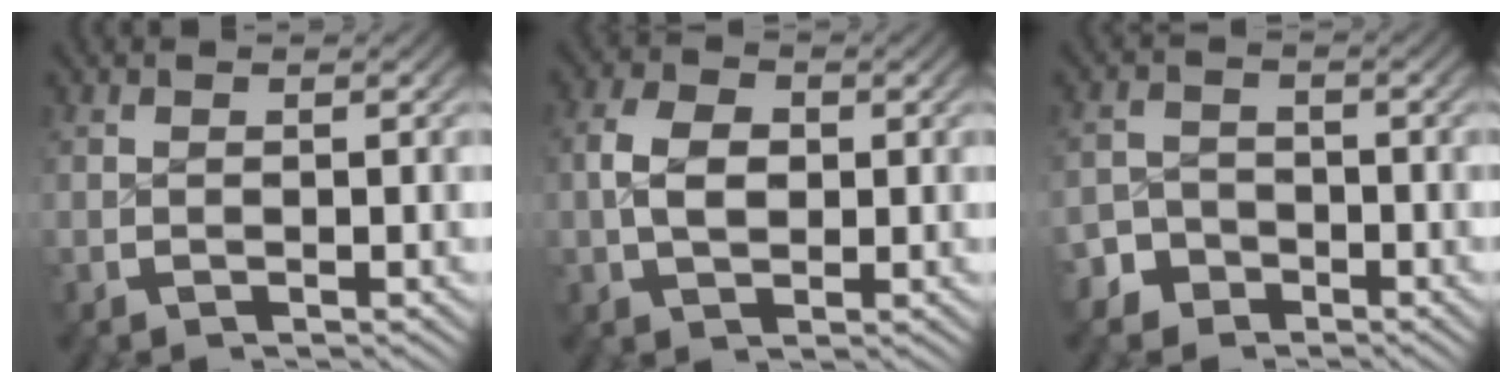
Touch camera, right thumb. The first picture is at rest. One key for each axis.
{"total": 4.1, "fx": 0.2, "fy": 2.8, "fz": 3.0, "tx": -0.052, "ty": -0.008, "tz": 0.010}
{"total": 3.6, "fx": -2.8, "fy": 2.2, "fz": 0.1, "tx": 0.010, "ty": -0.011, "tz": -0.051}